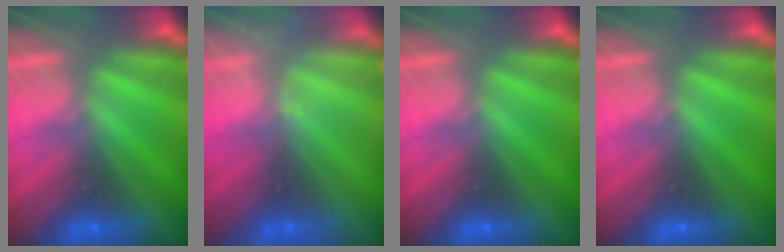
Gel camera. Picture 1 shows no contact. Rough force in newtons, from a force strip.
{"total": 2.4}
{"total": 0.0}
{"total": 0.0}